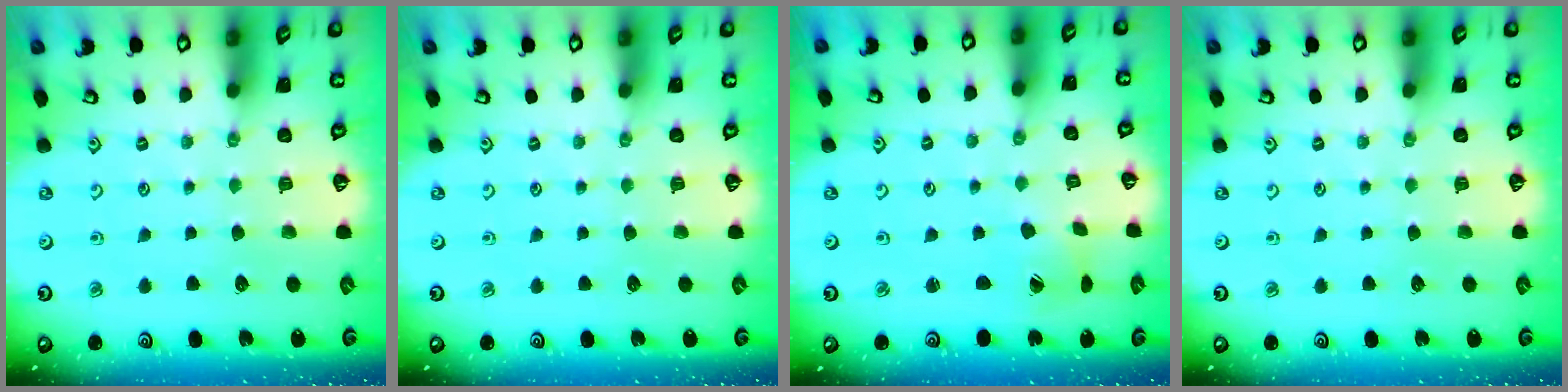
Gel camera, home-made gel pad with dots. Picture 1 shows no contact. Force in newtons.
{"total": 0.0}
{"total": 2.5, "press": 2.5, "slide": 0.4}
{"total": 0.0}